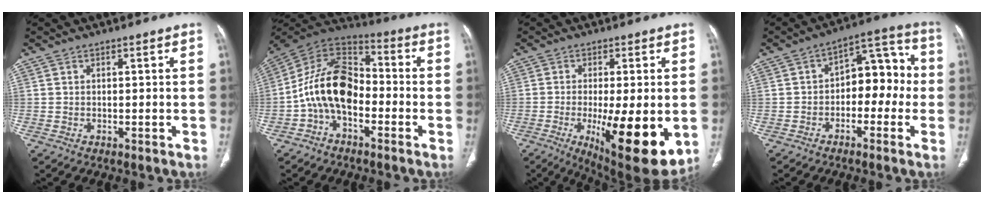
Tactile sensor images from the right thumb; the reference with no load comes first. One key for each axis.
{"total": 14.8, "fx": -3.5, "fy": 9.3, "fz": 11.0, "tx": -0.185, "ty": 0.059, "tz": -0.075}
{"total": 17.1, "fx": -3.9, "fy": 5.0, "fz": 15.8, "tx": -0.215, "ty": -0.030, "tz": -0.041}
{"total": 10.9, "fx": -1.3, "fy": 7.0, "fz": 8.3, "tx": -0.069, "ty": 0.048, "tz": -0.032}